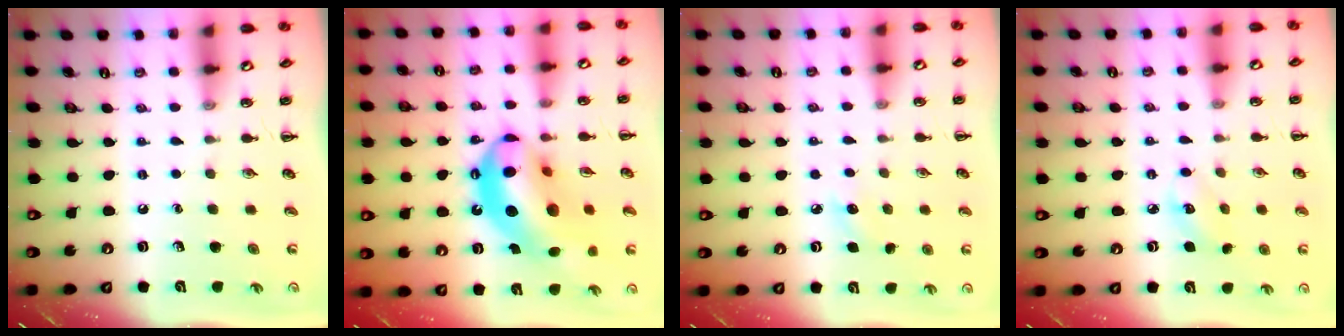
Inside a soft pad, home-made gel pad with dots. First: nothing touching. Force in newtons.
{"total": 20.3, "press": 19.6, "slide": 5.5}
{"total": 6.1, "press": 5.9, "slide": 1.7}
{"total": 4.4, "press": 4.3, "slide": 0.7}